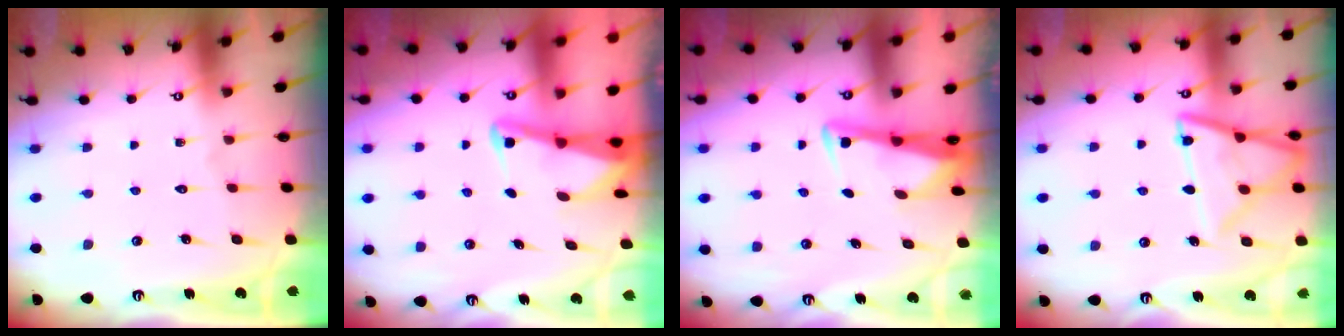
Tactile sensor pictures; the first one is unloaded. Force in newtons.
{"total": 2.3, "press": 2.3, "slide": 0.3}
{"total": 3.4, "press": 3.4, "slide": 0.4}
{"total": 14.2, "press": 14.1, "slide": 1.4}